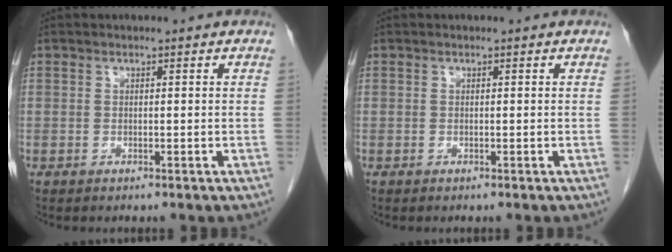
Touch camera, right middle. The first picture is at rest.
{"total": 0.0}